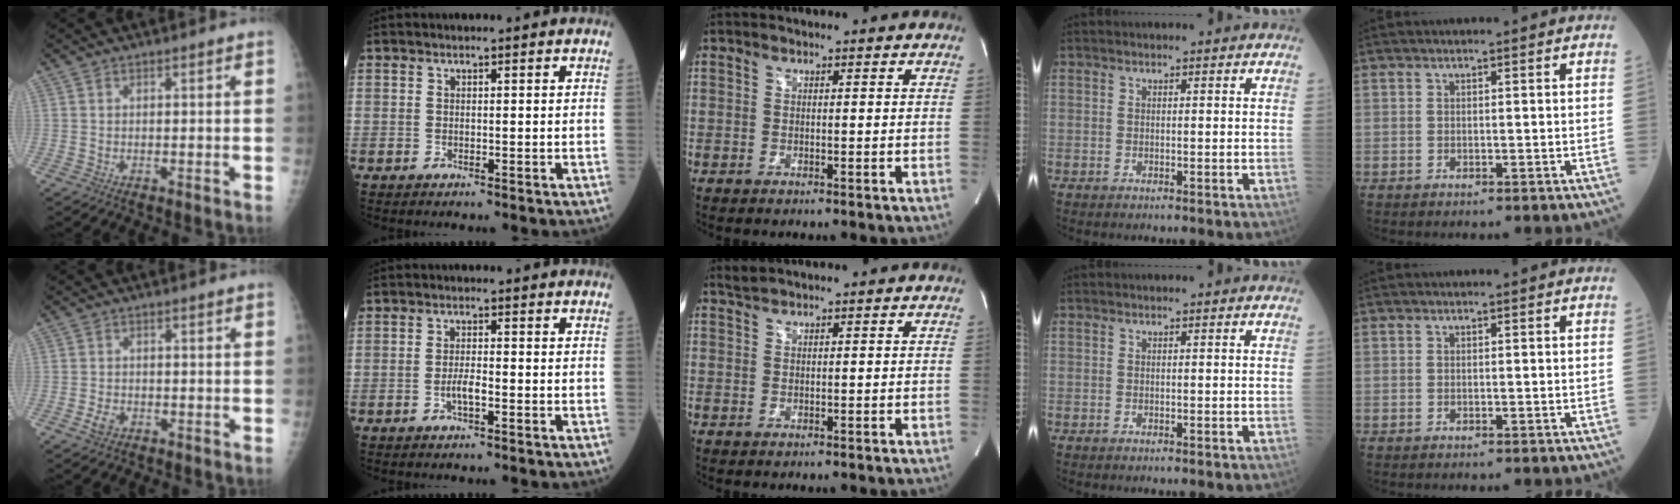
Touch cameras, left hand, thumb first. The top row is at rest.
{"thumb": {"total": 2.3, "force": [-1.2, 1.6, 1.3], "torque": [-0.020, 0.003, -0.019]}, "index": {"total": 2.5, "force": [-1.1, 0.5, 2.2], "torque": [-0.043, -0.001, -0.022]}, "middle": {"total": 1.0, "force": [0.9, -0.1, 0.1], "torque": [-0.008, 0.008, 0.025]}}